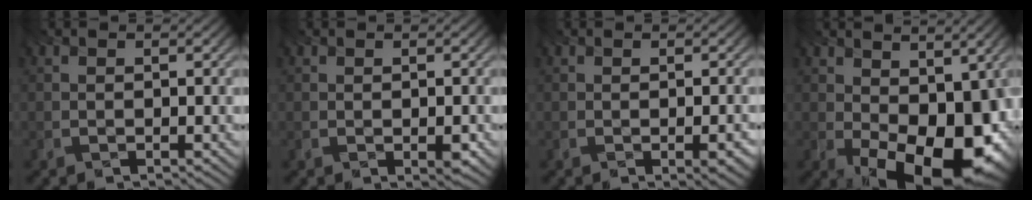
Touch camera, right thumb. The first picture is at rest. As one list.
[{"total": 1.6, "force": [-0.5, 0.5, 1.4], "torque": [-0.020, -0.003, -0.007]}, {"total": 3.2, "force": [-1.1, 1.0, 2.9], "torque": [-0.025, 0.002, -0.015]}, {"total": 15.7, "force": [-2.2, 9.0, 12.6], "torque": [-0.150, -0.034, -0.004]}]